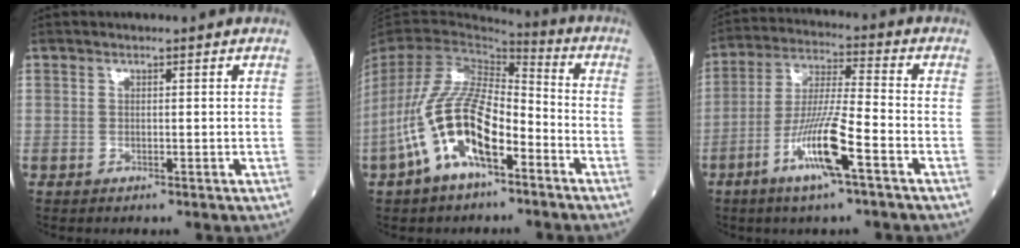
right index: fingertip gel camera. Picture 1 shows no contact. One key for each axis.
{"total": 13.8, "fx": -6.3, "fy": 5.2, "fz": 11.1, "tx": -0.237, "ty": 0.011, "tz": -0.115}
{"total": 11.0, "fx": -5.1, "fy": 0.3, "fz": 9.7, "tx": -0.192, "ty": -0.007, "tz": -0.098}